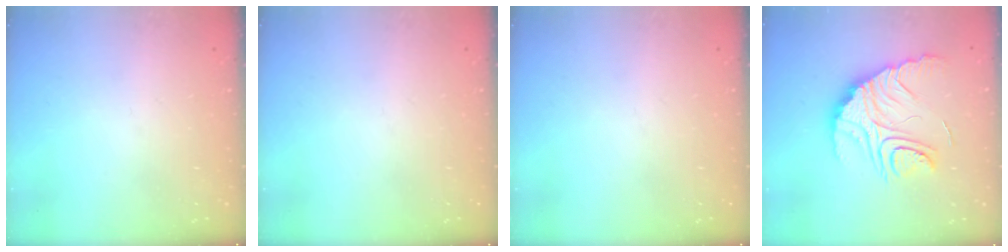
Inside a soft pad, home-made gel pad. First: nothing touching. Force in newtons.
{"total": 0.0}
{"total": 0.0}
{"total": 15.5, "press": 15.4, "slide": 1.4}